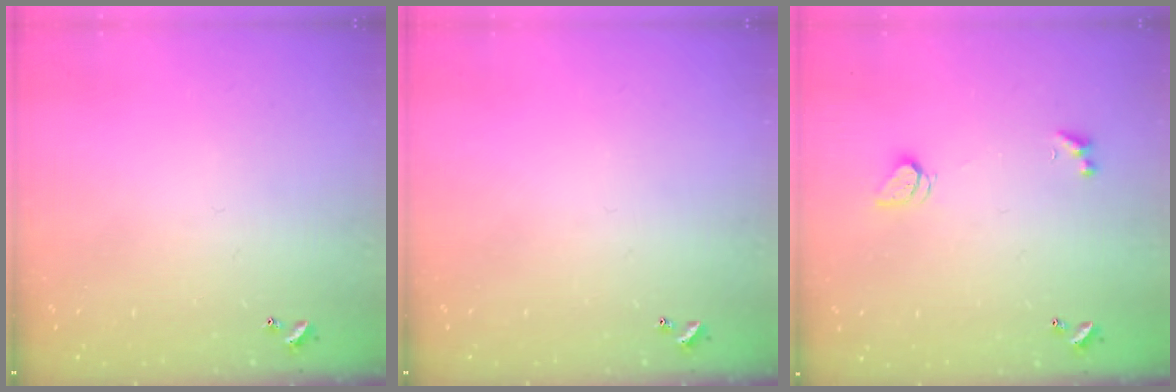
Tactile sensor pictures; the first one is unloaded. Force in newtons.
{"total": 0.0}
{"total": 2.0, "press": 2.0, "slide": 0.3}